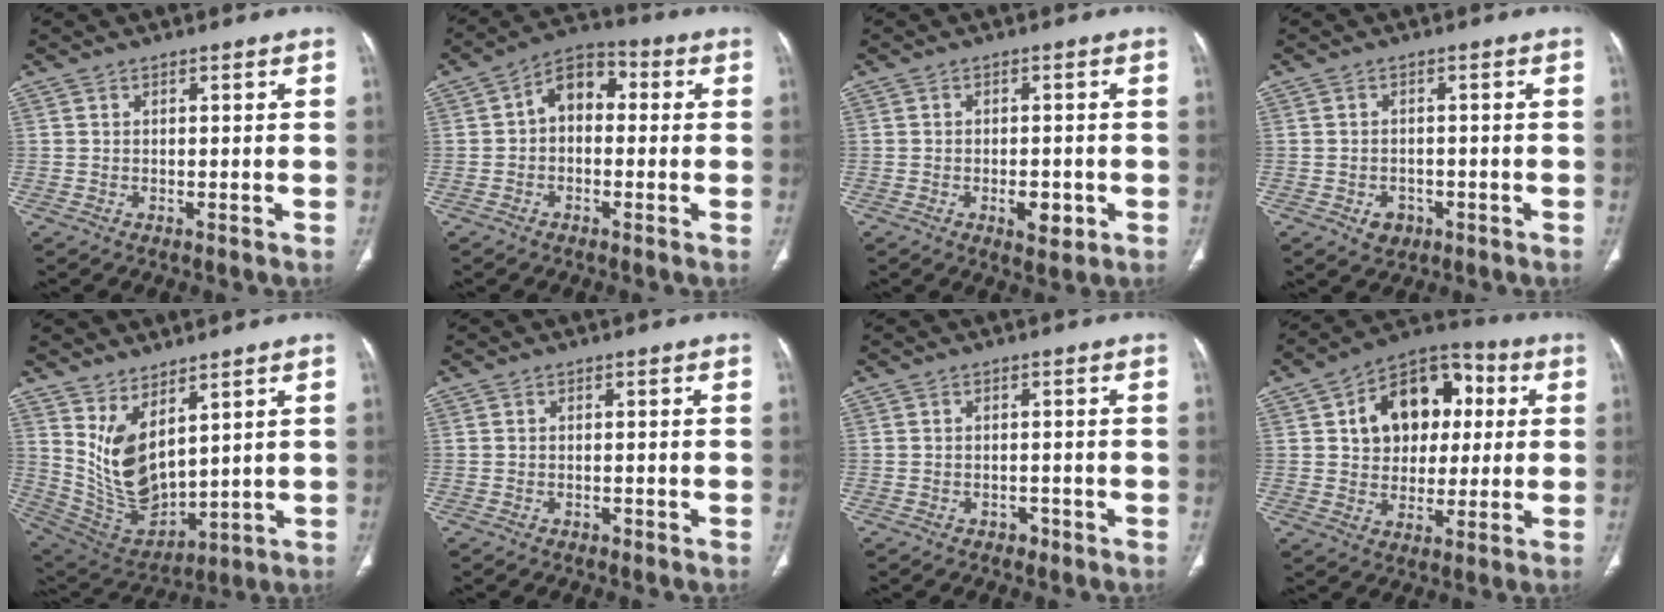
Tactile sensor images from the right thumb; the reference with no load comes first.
{"total": 7.7, "force": [0.3, 5.3, 5.6], "torque": [-0.062, 0.028, -0.011]}
{"total": 4.4, "force": [-1.4, 2.4, 3.5], "torque": [-0.040, 0.002, -0.015]}
{"total": 3.2, "force": [-1.4, 2.6, 1.4], "torque": [-0.009, 0.008, -0.013]}
{"total": 12.2, "force": [5.2, 6.0, 9.3], "torque": [-0.155, -0.042, 0.132]}
{"total": 0.6, "force": [-0.4, 0.4, 0.3], "torque": [-0.005, 0.001, -0.008]}
{"total": 1.5, "force": [-0.9, 1.1, 0.5], "torque": [-0.005, 0.005, -0.013]}
{"total": 16.1, "force": [3.6, 11.8, 10.4], "torque": [-0.112, 0.016, 0.052]}